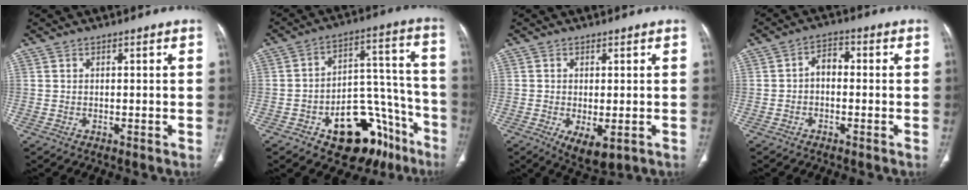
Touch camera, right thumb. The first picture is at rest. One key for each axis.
{"total": 20.6, "fx": -11.2, "fy": 11.3, "fz": 13.1, "tx": -0.117, "ty": 0.105, "tz": -0.153}
{"total": 6.0, "fx": -1.9, "fy": 2.7, "fz": 5.0, "tx": -0.081, "ty": -0.015, "tz": -0.018}
{"total": 3.7, "fx": -0.6, "fy": 2.5, "fz": 2.6, "tx": -0.033, "ty": 0.020, "tz": -0.020}